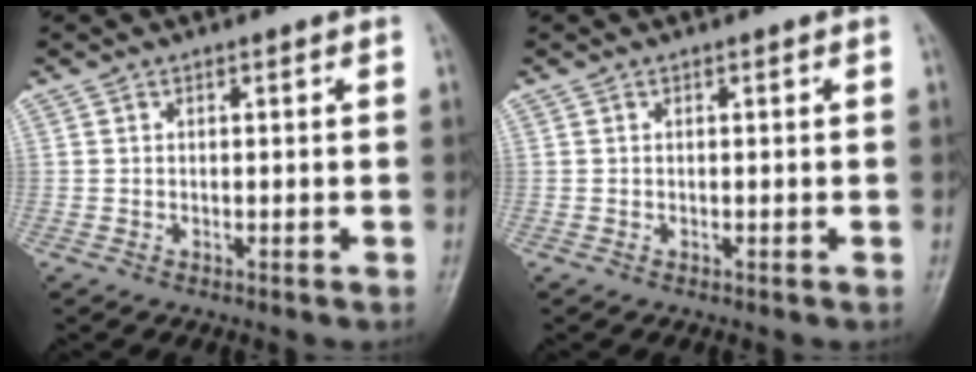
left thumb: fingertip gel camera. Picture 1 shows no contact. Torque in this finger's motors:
{"motor_torque": [0.00, 0.01, -0.02, -0.03, 0.00]}